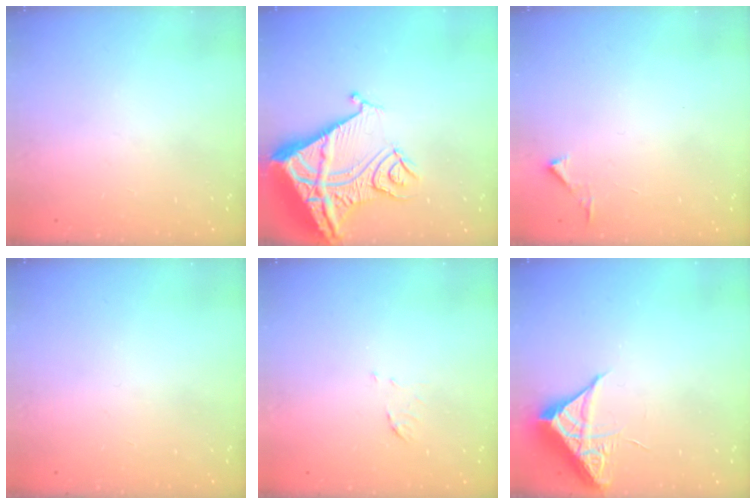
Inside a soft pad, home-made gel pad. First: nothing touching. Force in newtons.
{"total": 20.1, "press": 19.9, "slide": 2.1}
{"total": 2.8, "press": 2.8, "slide": 0.3}
{"total": 0.0}
{"total": 5.3, "press": 5.2, "slide": 0.5}
{"total": 6.4, "press": 6.4, "slide": 0.4}